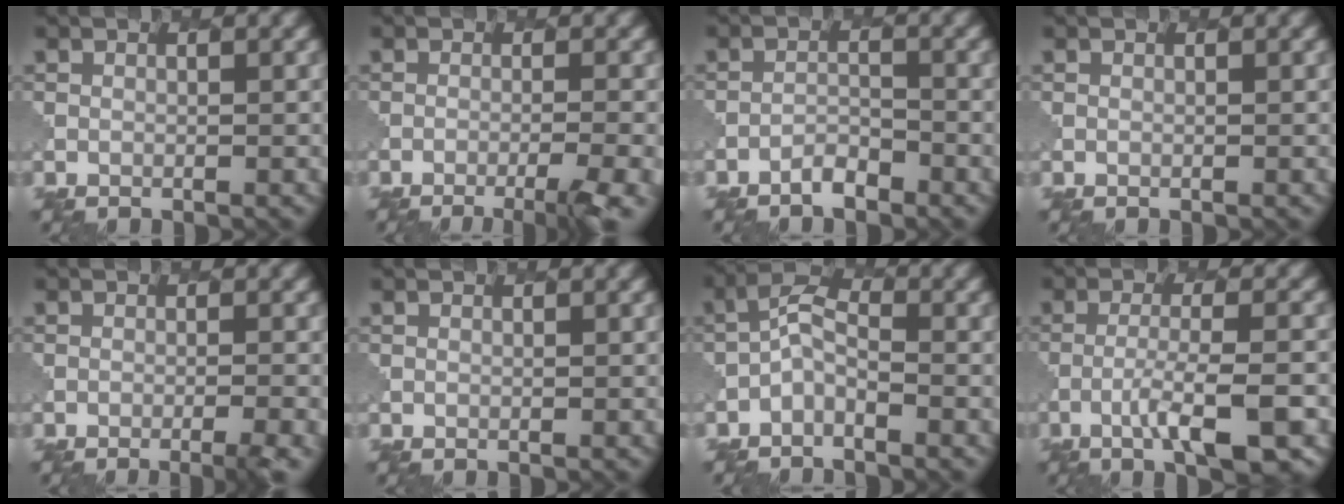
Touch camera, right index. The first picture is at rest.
{"total": 4.7, "force": [-2.7, 0.9, 3.7], "torque": [-0.050, 0.000, -0.042]}
{"total": 1.6, "force": [-1.4, 0.5, 0.5], "torque": [-0.007, 0.005, -0.024]}
{"total": 0.0}
{"total": 3.1, "force": [-1.8, 0.5, 2.5], "torque": [-0.033, 0.000, -0.029]}
{"total": 0.0}
{"total": 2.1, "force": [-1.3, 0.9, 1.3], "torque": [-0.029, 0.009, -0.031]}
{"total": 6.0, "force": [-2.6, 1.2, 5.4], "torque": [-0.089, 0.003, -0.041]}